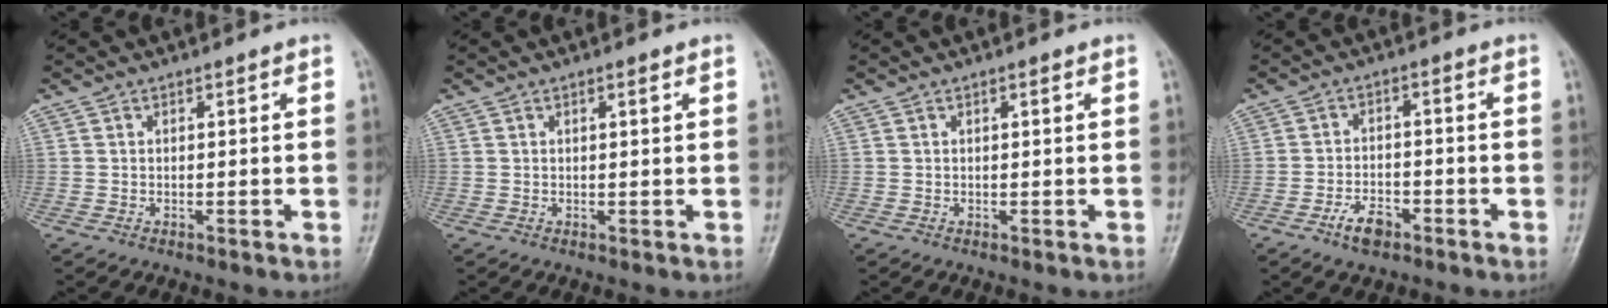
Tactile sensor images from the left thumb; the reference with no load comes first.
{"total": 1.1, "force": [0.5, 0.3, 0.9], "torque": [-0.014, 0.001, 0.008]}
{"total": 0.7, "force": [0.3, 0.2, 0.6], "torque": [-0.010, 0.001, 0.004]}
{"total": 5.0, "force": [-3.0, 2.6, 3.0], "torque": [-0.048, 0.019, -0.054]}